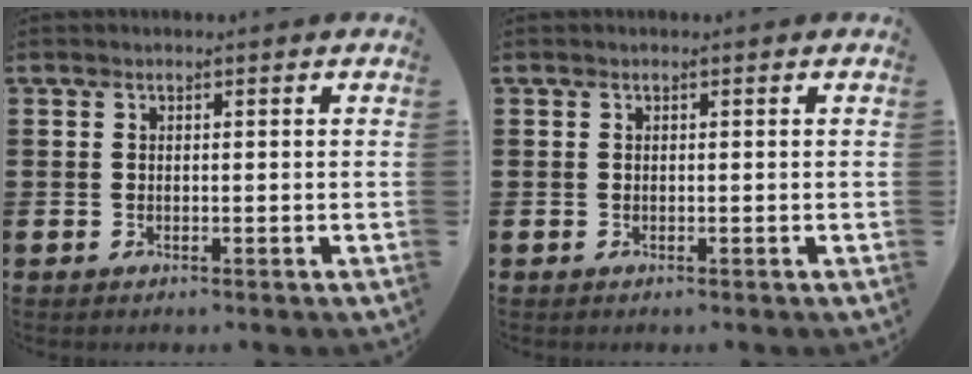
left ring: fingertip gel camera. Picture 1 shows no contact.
{"total": 0.0}